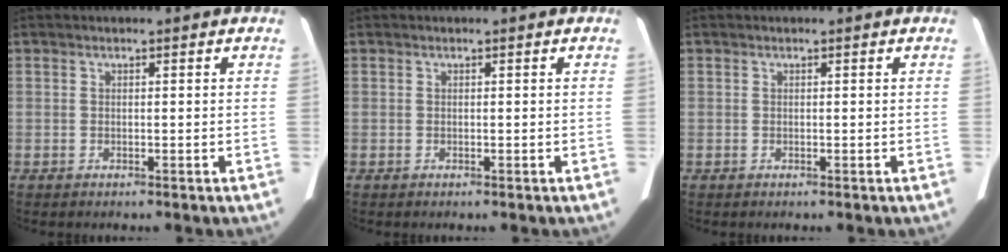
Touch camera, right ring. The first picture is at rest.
{"total": 0.0}
{"total": 0.0}